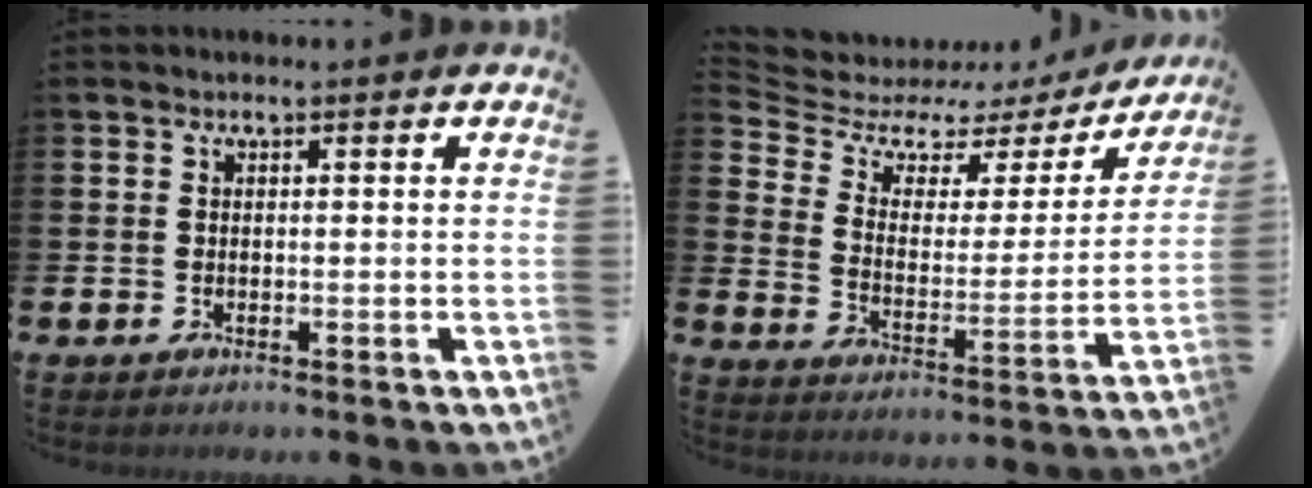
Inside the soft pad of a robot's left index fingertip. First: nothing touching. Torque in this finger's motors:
{"motor_torque": [0.80, -1.34, 0.02, -0.04]}